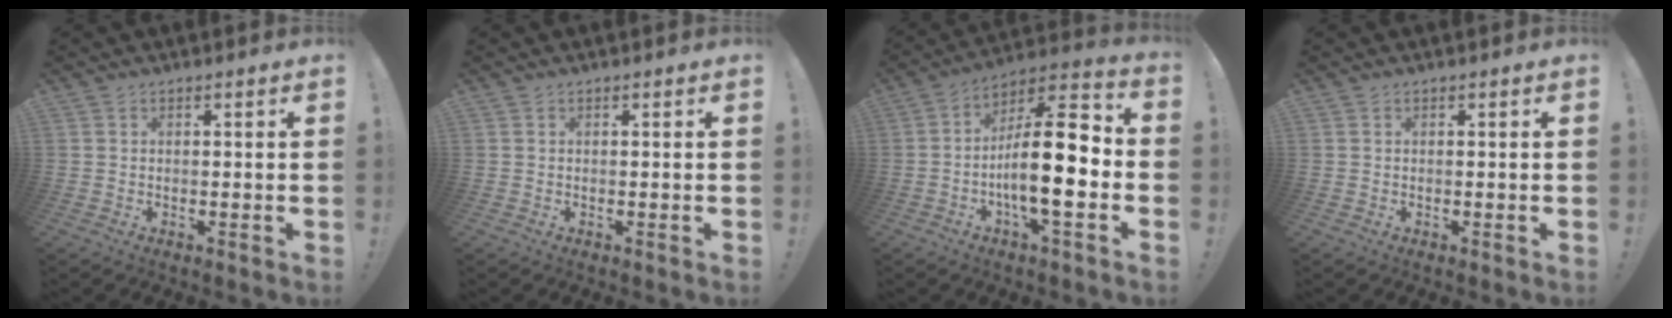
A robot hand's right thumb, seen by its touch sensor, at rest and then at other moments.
{"total": 0.0}
{"total": 19.6, "force": [-3.8, 6.4, 18.1], "torque": [-0.310, 0.019, -0.059]}
{"total": 0.0}